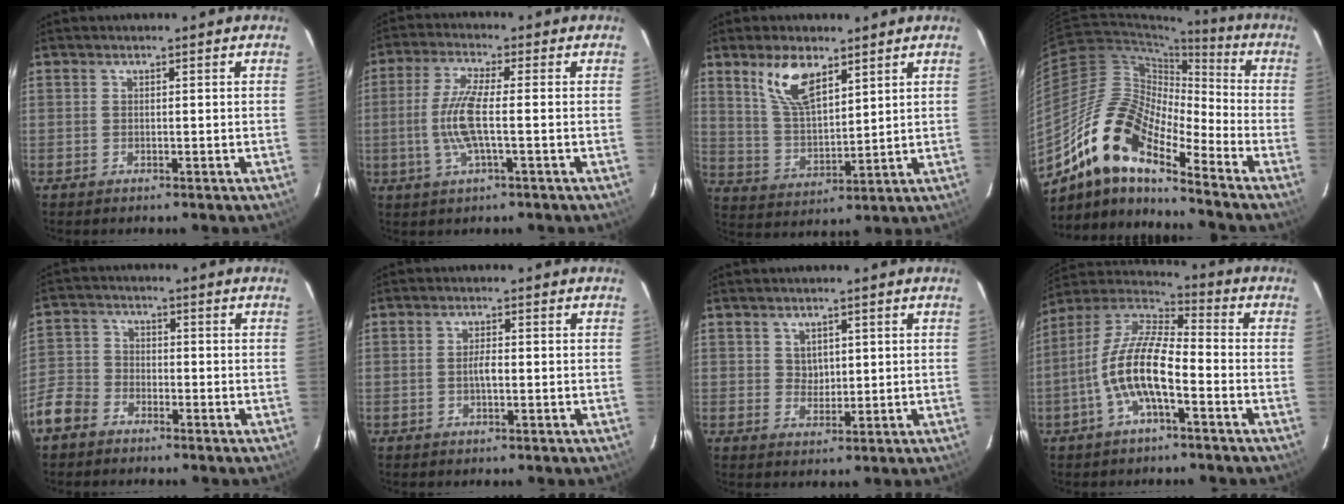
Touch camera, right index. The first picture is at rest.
{"total": 8.4, "force": [-1.3, 1.2, 8.2], "torque": [-0.173, -0.002, -0.028]}
{"total": 9.8, "force": [6.0, 4.1, 6.5], "torque": [-0.125, 0.006, 0.126]}
{"total": 15.8, "force": [-11.0, 4.7, 10.4], "torque": [-0.174, 0.000, -0.224]}
{"total": 8.0, "force": [-5.2, 5.4, 2.9], "torque": [-0.071, 0.014, -0.111]}
{"total": 1.9, "force": [-0.3, 0.6, 1.8], "torque": [-0.035, 0.002, -0.007]}
{"total": 2.7, "force": [1.2, 2.2, 0.9], "torque": [-0.008, 0.004, 0.025]}
{"total": 12.5, "force": [-4.3, 3.9, 11.0], "torque": [-0.229, 0.005, -0.087]}